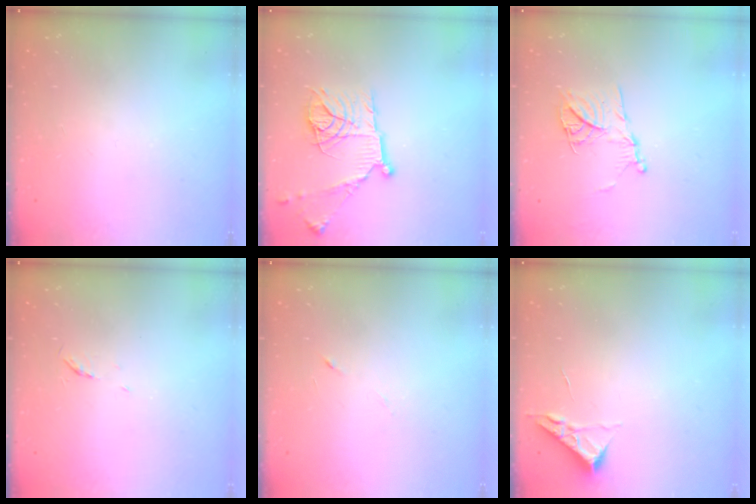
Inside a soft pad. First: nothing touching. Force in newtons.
{"total": 16.6, "press": 16.6, "slide": 1.3}
{"total": 12.7, "press": 12.6, "slide": 1.4}
{"total": 3.5, "press": 3.4, "slide": 0.5}
{"total": 3.1, "press": 3.0, "slide": 1.0}
{"total": 3.5, "press": 3.4, "slide": 0.5}